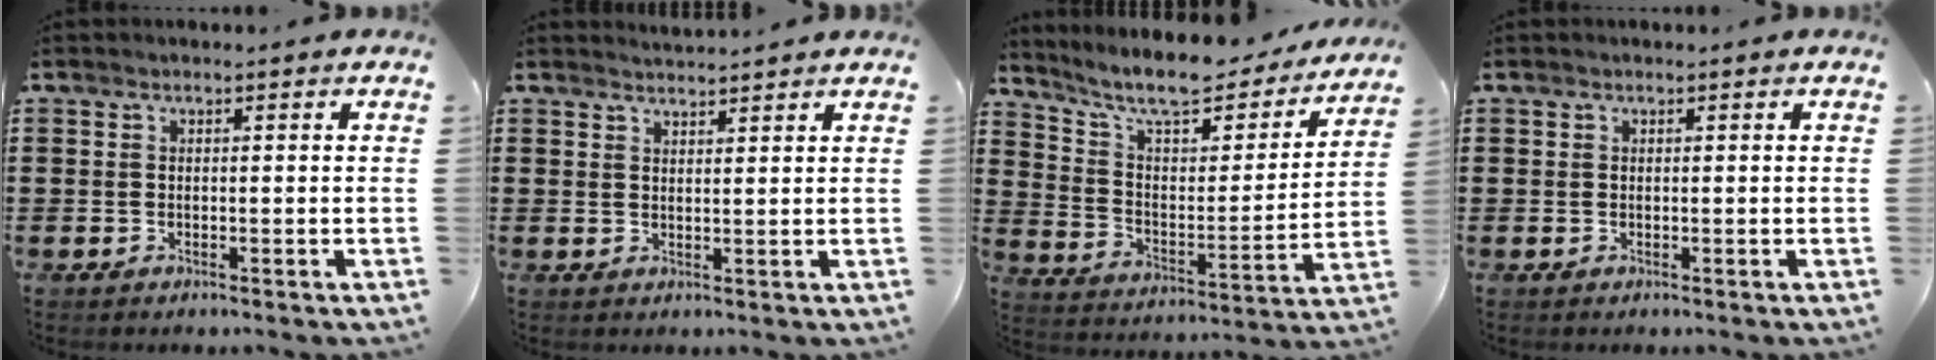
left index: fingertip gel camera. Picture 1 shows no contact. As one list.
[{"total": 2.0, "force": [2.0, -0.3, 0.0], "torque": [-0.004, -0.006, 0.039]}, {"total": 9.8, "force": [8.3, 1.8, 4.8], "torque": [-0.118, -0.055, 0.141]}, {"total": 0.0}]